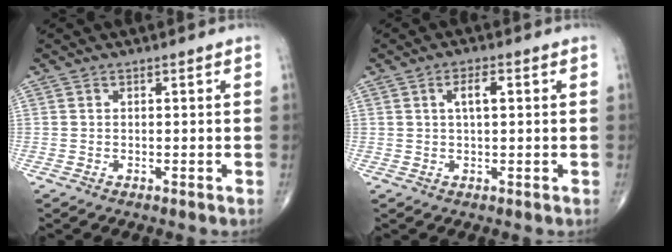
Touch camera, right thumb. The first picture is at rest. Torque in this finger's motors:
{"motor_torque": [0.75, 2.25, 0.54, 0.37, 0.00]}